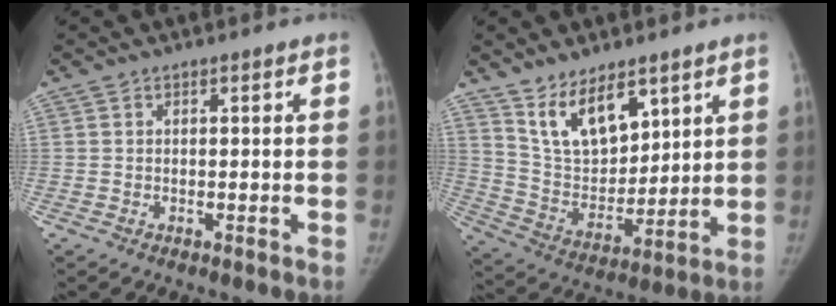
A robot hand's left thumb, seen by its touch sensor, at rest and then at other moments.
{"total": 12.7, "force": [7.9, 6.6, 7.3], "torque": [-0.092, -0.054, 0.162]}